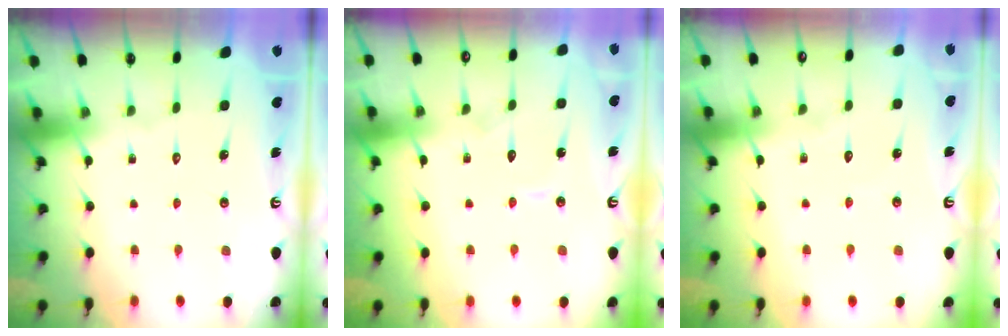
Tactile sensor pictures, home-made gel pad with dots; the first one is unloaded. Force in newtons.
{"total": 5.6, "press": 5.6, "slide": 0.3}
{"total": 2.3, "press": 2.3, "slide": 0.2}